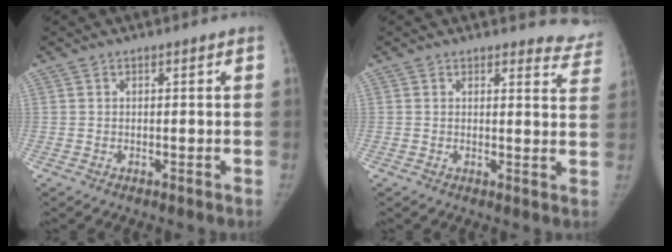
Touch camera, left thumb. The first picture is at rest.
{"total": 7.7, "force": [7.5, 1.9, -0.2], "torque": [0.046, -0.064, 0.051]}